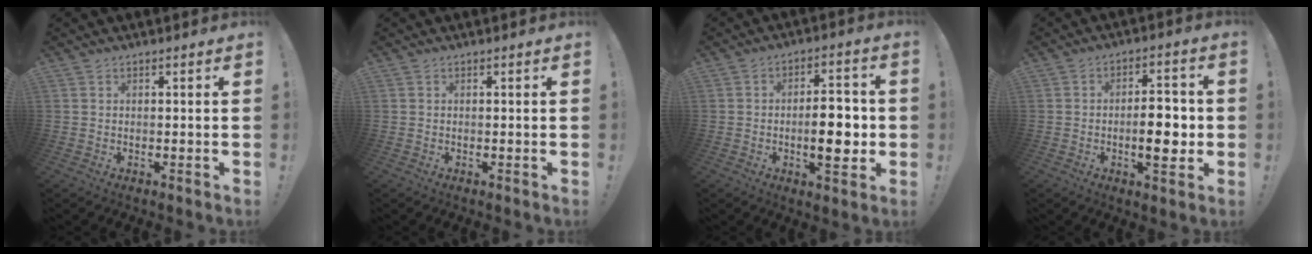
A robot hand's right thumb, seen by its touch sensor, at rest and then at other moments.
{"total": 0.0}
{"total": 11.5, "force": [-1.8, 4.7, 10.4], "torque": [-0.143, 0.006, -0.033]}
{"total": 10.0, "force": [-1.7, 4.2, 8.9], "torque": [-0.121, 0.005, -0.034]}